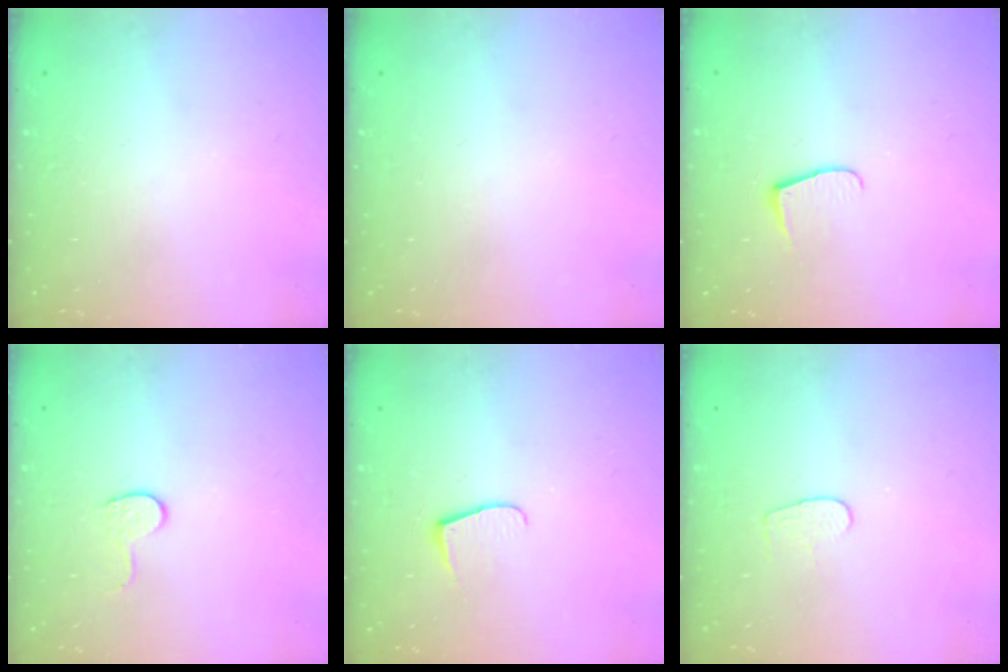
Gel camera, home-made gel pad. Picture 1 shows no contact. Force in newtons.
{"total": 0.0}
{"total": 6.9, "press": 6.9, "slide": 0.7}
{"total": 5.4, "press": 5.4, "slide": 0.5}
{"total": 6.9, "press": 6.9, "slide": 0.7}
{"total": 4.6, "press": 4.6, "slide": 0.2}